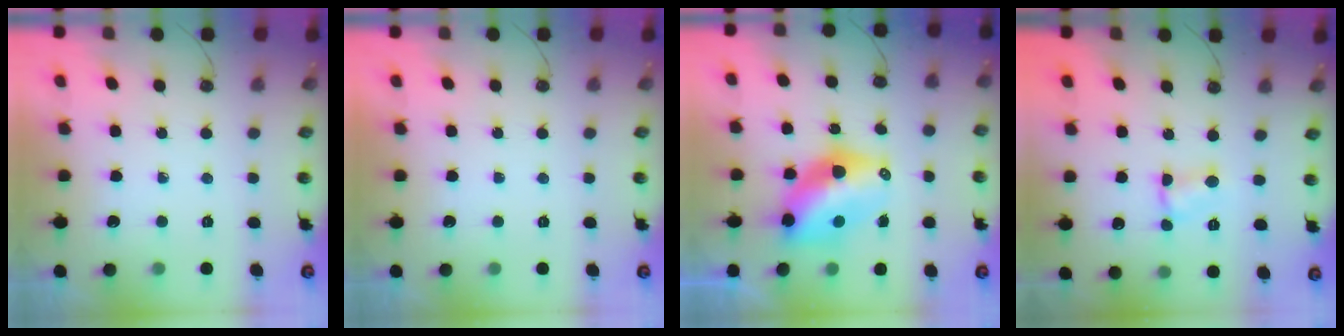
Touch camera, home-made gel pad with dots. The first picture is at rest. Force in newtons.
{"total": 0.0}
{"total": 9.5, "press": 9.5, "slide": 0.9}
{"total": 3.6, "press": 3.6, "slide": 0.4}